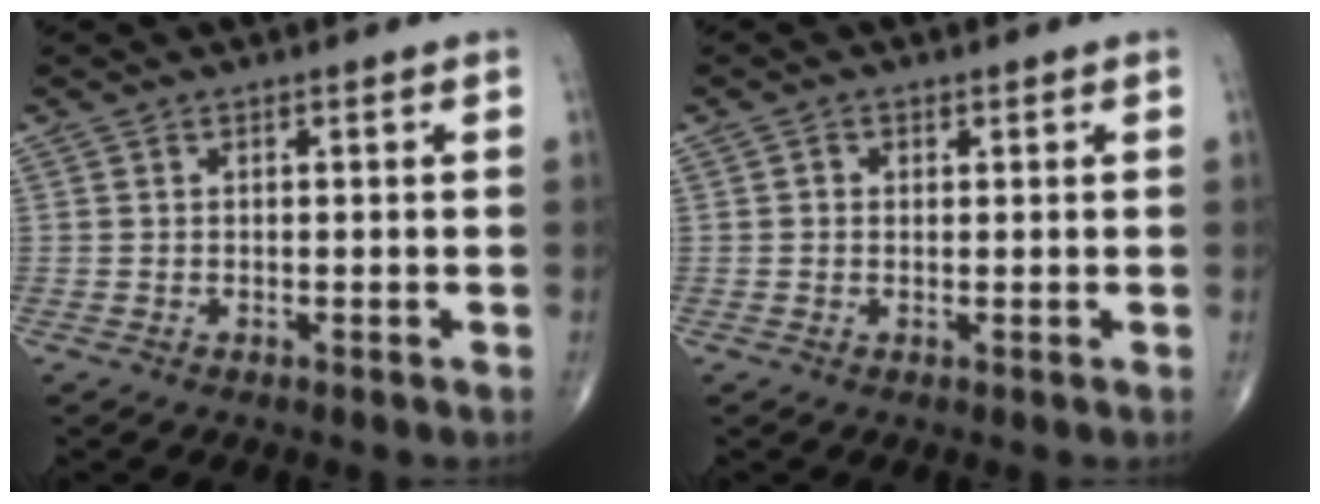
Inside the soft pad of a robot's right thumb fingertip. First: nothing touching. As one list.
[{"total": 1.2, "force": [0.3, 1.1, 0.4], "torque": [-0.003, 0.000, 0.003]}]